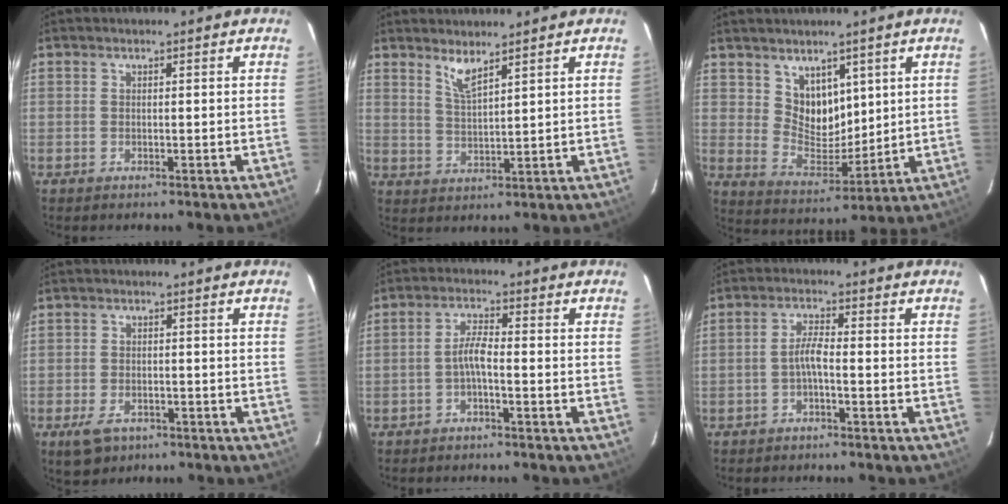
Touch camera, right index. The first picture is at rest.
{"total": 4.0, "force": [3.2, 0.4, 2.4], "torque": [-0.049, -0.003, 0.062]}
{"total": 8.3, "force": [4.6, 5.9, 3.5], "torque": [-0.054, -0.001, 0.098]}
{"total": 5.5, "force": [-3.2, 3.3, 2.9], "torque": [-0.071, -0.009, -0.050]}
{"total": 3.2, "force": [-1.4, 0.5, 2.8], "torque": [-0.061, 0.009, -0.030]}
{"total": 2.9, "force": [-1.3, 0.5, 2.6], "torque": [-0.055, 0.008, -0.028]}